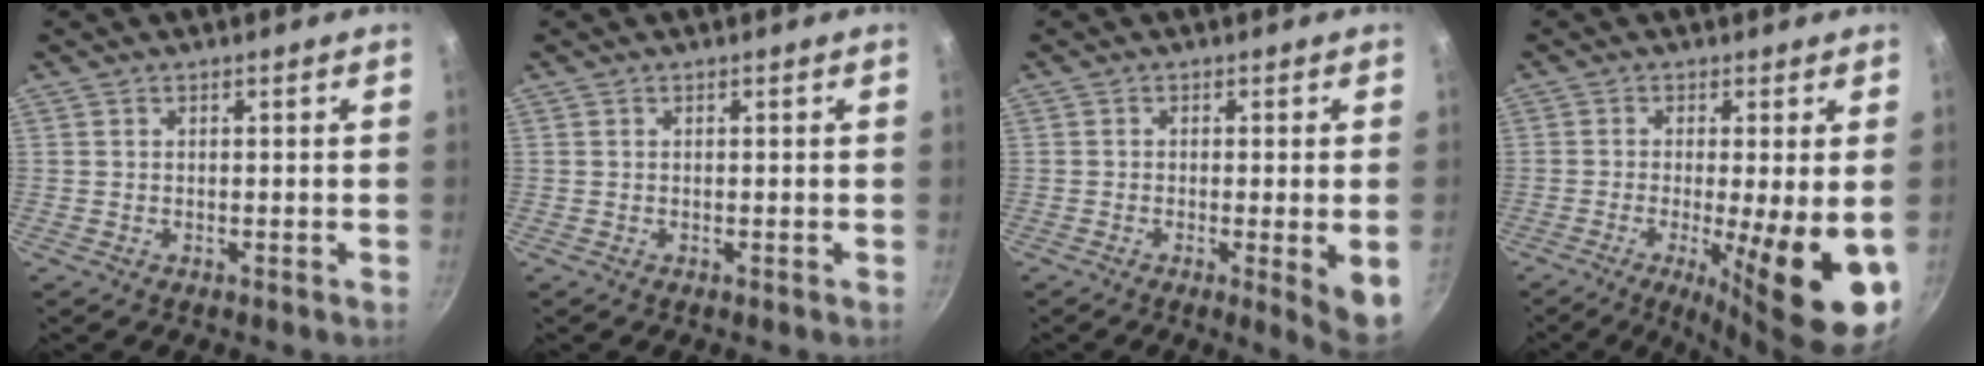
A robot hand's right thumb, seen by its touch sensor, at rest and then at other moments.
{"total": 0.0}
{"total": 6.0, "force": [-1.3, 0.6, 5.8], "torque": [-0.079, -0.008, -0.015]}
{"total": 14.2, "force": [-3.3, 2.9, 13.5], "torque": [-0.197, -0.013, -0.043]}